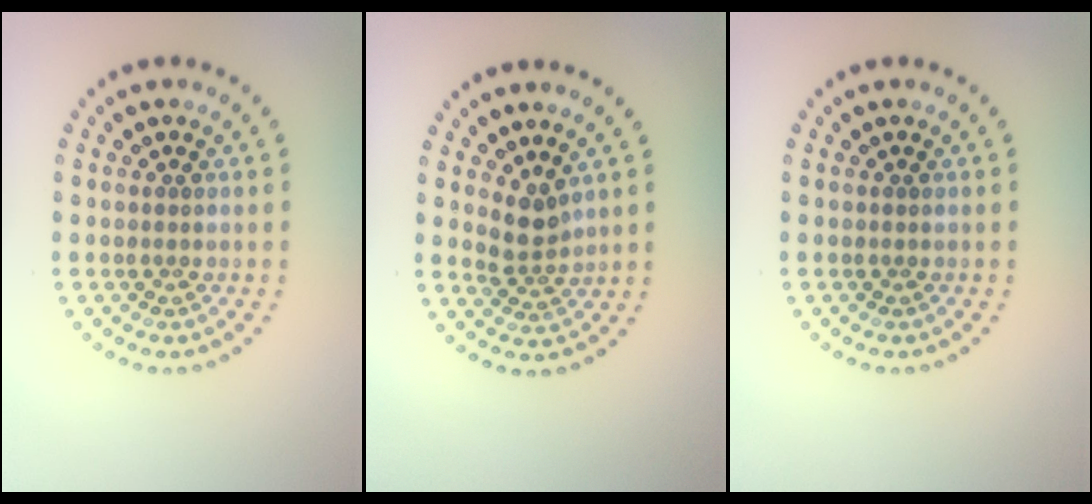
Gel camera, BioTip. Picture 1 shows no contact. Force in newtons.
{"total": 2.3, "press": 1.8, "slide": 1.5}
{"total": 0.0}